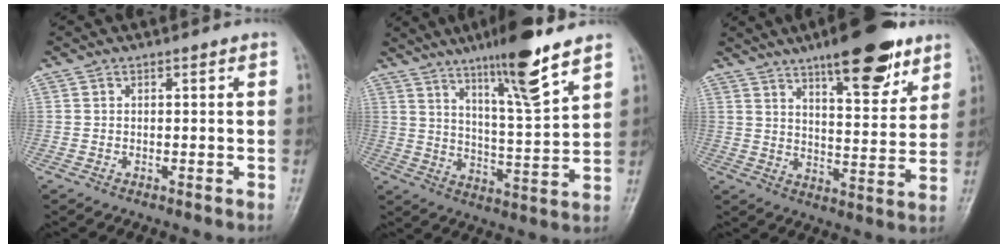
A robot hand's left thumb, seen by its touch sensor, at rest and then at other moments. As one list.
[{"total": 13.7, "force": [9.3, 1.0, 10.0], "torque": [-0.163, -0.058, 0.158]}, {"total": 15.5, "force": [10.2, 4.7, 10.8], "torque": [-0.126, -0.055, 0.155]}]